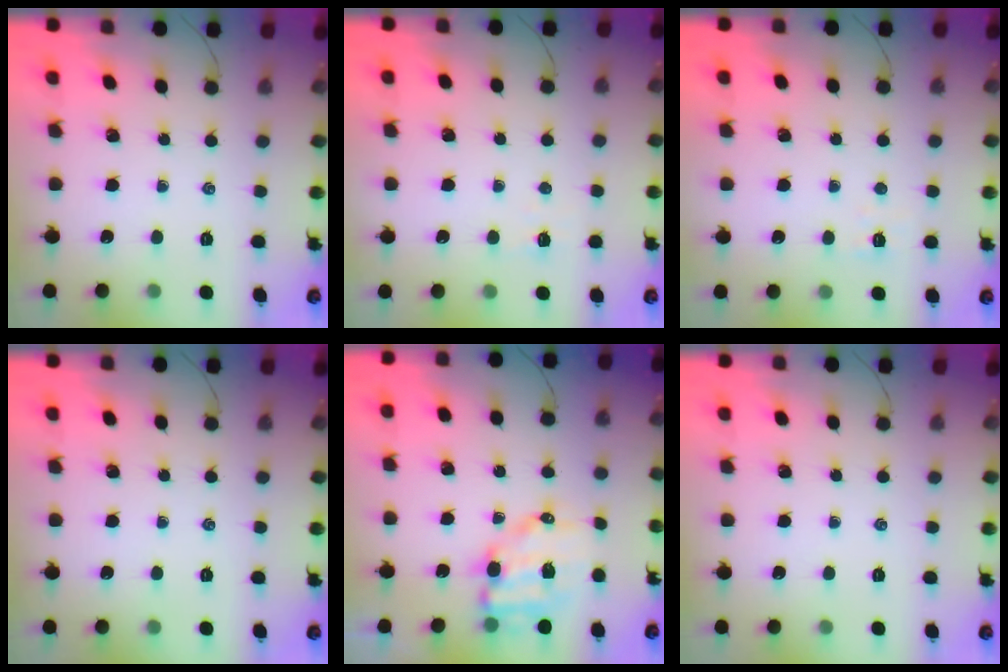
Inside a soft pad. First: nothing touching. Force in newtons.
{"total": 1.6, "press": 1.6, "slide": 0.5}
{"total": 2.8, "press": 2.7, "slide": 0.8}
{"total": 0.0}
{"total": 9.7, "press": 9.6, "slide": 1.5}
{"total": 0.0}